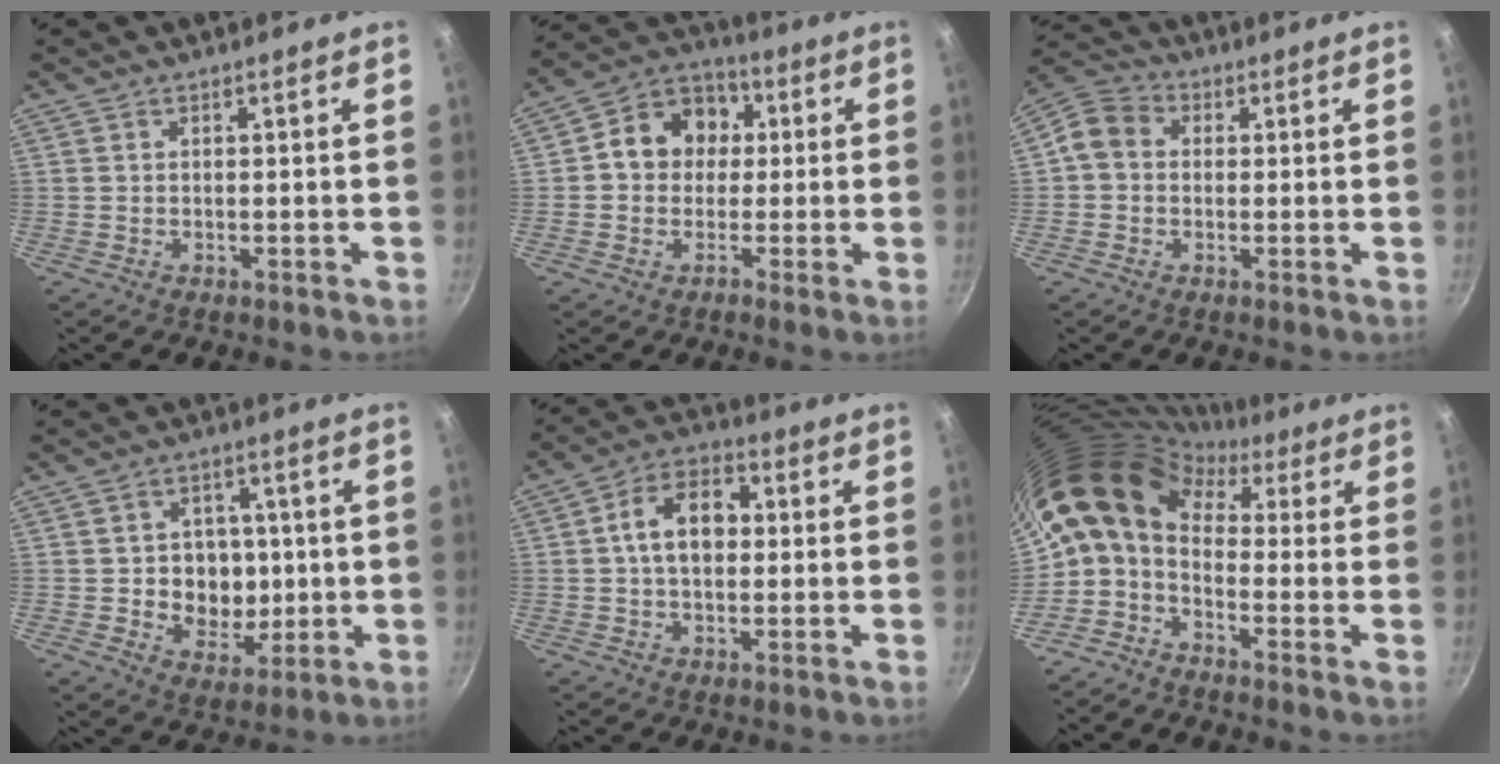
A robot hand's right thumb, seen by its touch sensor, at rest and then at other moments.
{"total": 10.9, "force": [0.5, 9.5, 5.3], "torque": [-0.038, 0.032, -0.010]}
{"total": 6.5, "force": [0.2, 5.6, 3.4], "torque": [-0.050, 0.016, -0.017]}
{"total": 10.0, "force": [-0.3, 8.6, 5.1], "torque": [-0.038, -0.002, 0.005]}
{"total": 10.5, "force": [1.0, 7.1, 7.7], "torque": [-0.098, 0.027, 0.004]}
{"total": 14.0, "force": [1.9, 9.6, 10.0], "torque": [-0.195, 0.035, 0.009]}